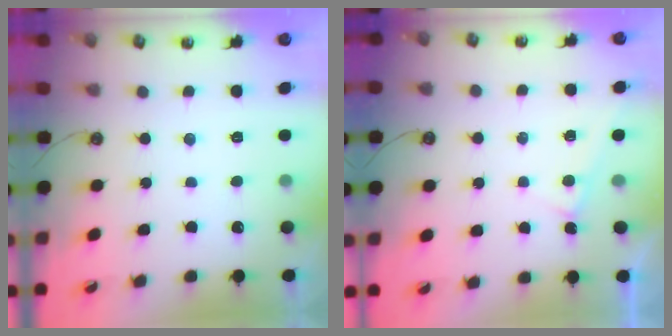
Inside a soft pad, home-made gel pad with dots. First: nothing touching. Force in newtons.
{"total": 2.9, "press": 2.9, "slide": 0.1}